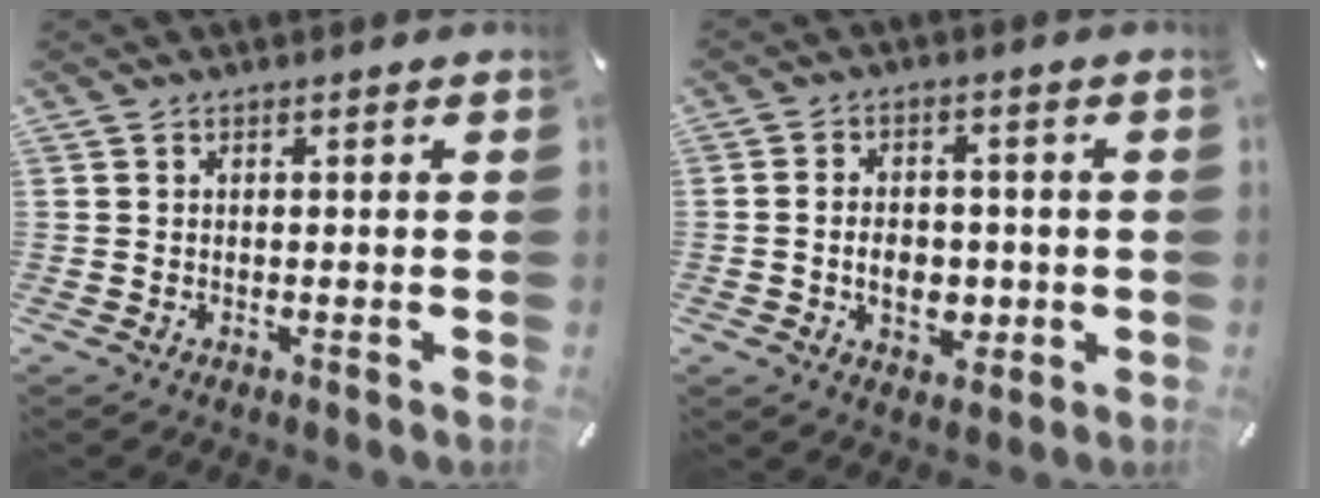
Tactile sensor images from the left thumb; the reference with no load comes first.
{"total": 7.7, "force": [-1.3, 5.7, 5.0], "torque": [-0.071, 0.001, -0.023]}